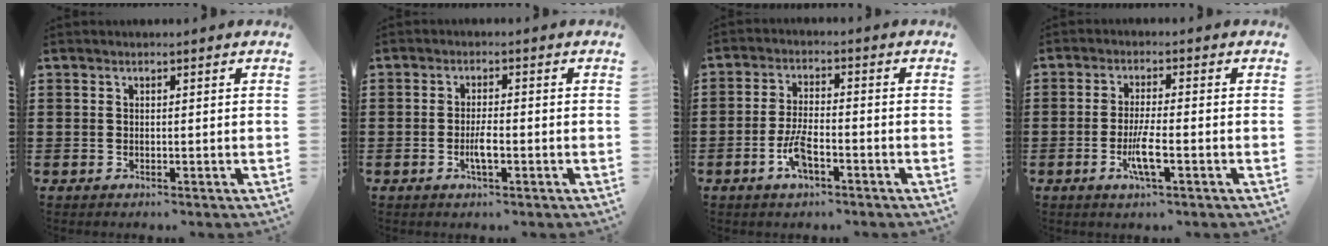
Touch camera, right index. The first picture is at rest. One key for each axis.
{"total": 3.0, "fx": -1.0, "fy": 0.6, "fz": 2.7, "tx": -0.055, "ty": -0.001, "tz": -0.020}
{"total": 5.5, "fx": -2.6, "fy": 1.9, "fz": 4.4, "tx": -0.100, "ty": -0.001, "tz": -0.053}
{"total": 4.8, "fx": -1.8, "fy": 0.7, "fz": 4.3, "tx": -0.085, "ty": -0.006, "tz": -0.036}